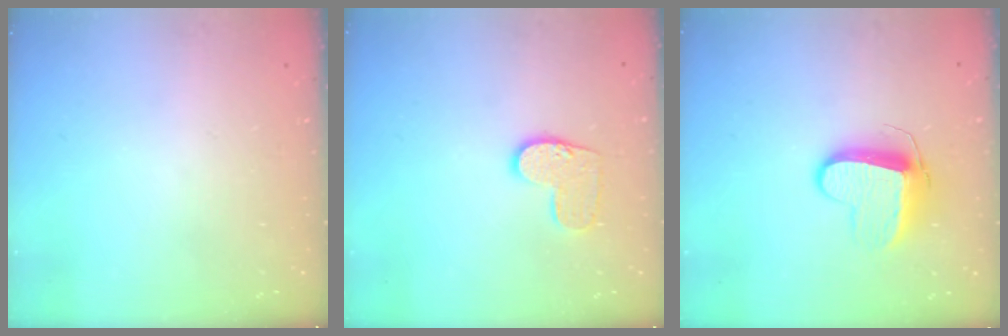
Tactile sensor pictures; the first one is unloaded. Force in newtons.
{"total": 9.0, "press": 9.0, "slide": 0.5}
{"total": 9.5, "press": 9.5, "slide": 0.2}